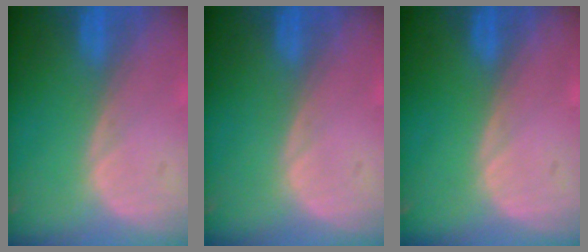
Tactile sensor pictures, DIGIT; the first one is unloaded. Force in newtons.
{"total": 0.0}
{"total": 0.0}